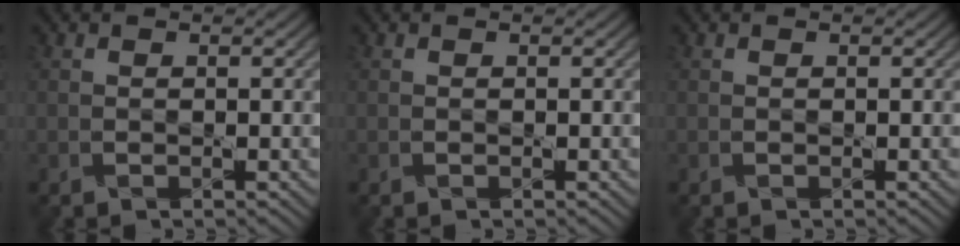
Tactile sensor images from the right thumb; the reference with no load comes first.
{"total": 0.0}
{"total": 0.0}